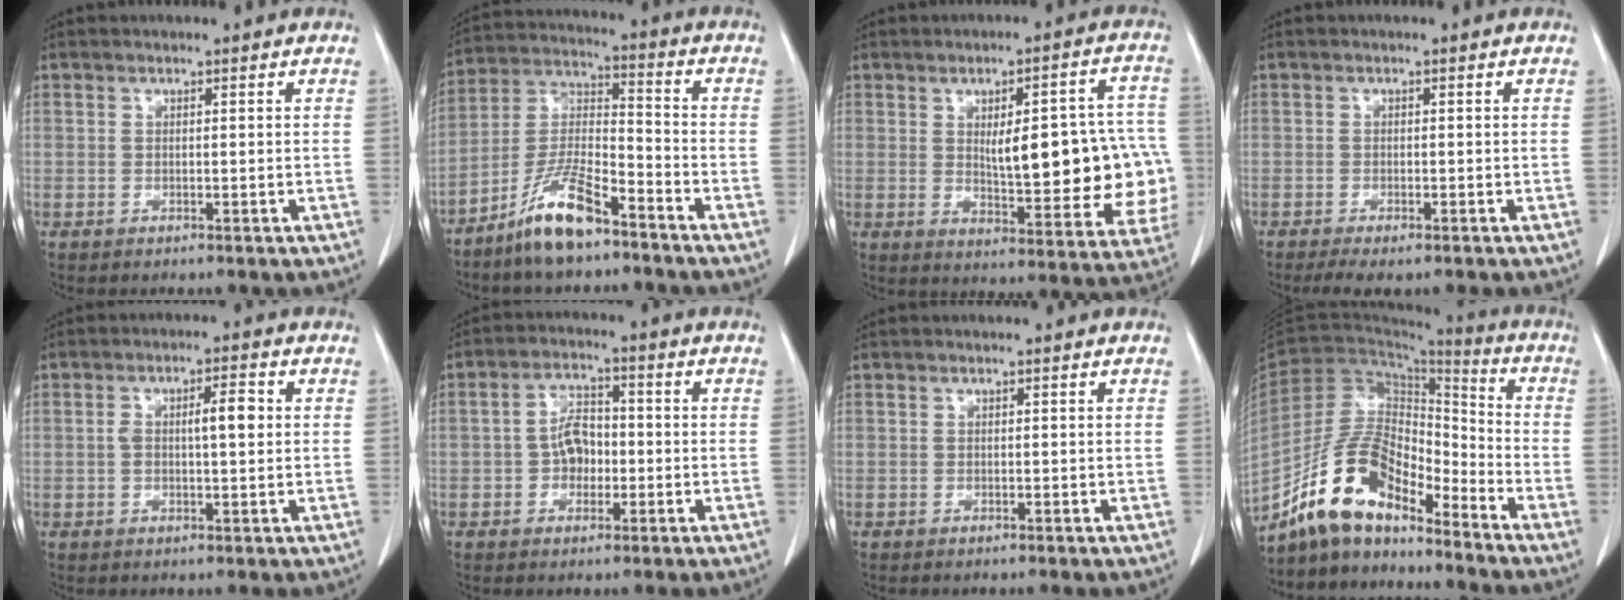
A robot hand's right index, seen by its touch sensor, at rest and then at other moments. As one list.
[{"total": 10.9, "force": [-7.8, 2.2, 7.2], "torque": [-0.156, -0.006, -0.153]}, {"total": 18.6, "force": [0.1, 5.8, 17.7], "torque": [-0.181, 0.022, 0.017]}, {"total": 3.1, "force": [-2.3, 1.0, 1.9], "torque": [-0.033, -0.008, -0.035]}, {"total": 4.9, "force": [0.7, 1.2, 4.7], "torque": [-0.082, 0.017, 0.016]}, {"total": 5.1, "force": [-1.0, 3.3, 3.7], "torque": [-0.069, 0.018, -0.019]}, {"total": 0.0}, {"total": 12.7, "force": [-10.3, 4.5, 6.0], "torque": [-0.119, 0.034, -0.192]}]